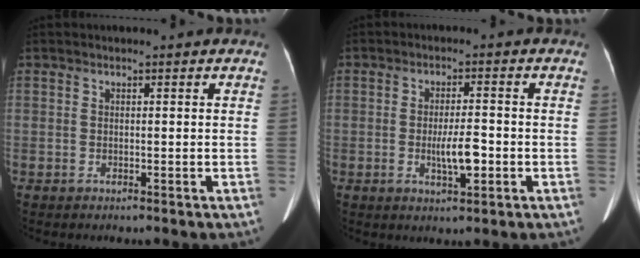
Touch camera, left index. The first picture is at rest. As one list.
[{"total": 4.7, "force": [-1.3, 1.2, 4.4], "torque": [-0.080, -0.004, -0.021]}]